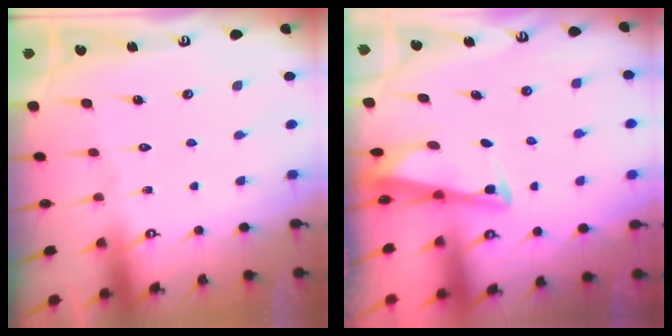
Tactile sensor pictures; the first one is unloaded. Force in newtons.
{"total": 2.9, "press": 2.8, "slide": 0.3}